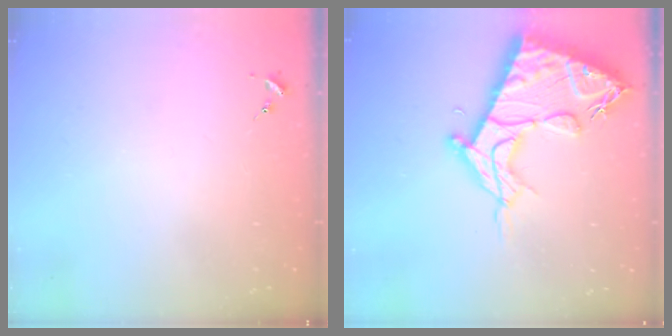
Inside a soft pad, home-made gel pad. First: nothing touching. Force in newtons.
{"total": 19.5, "press": 19.4, "slide": 1.8}